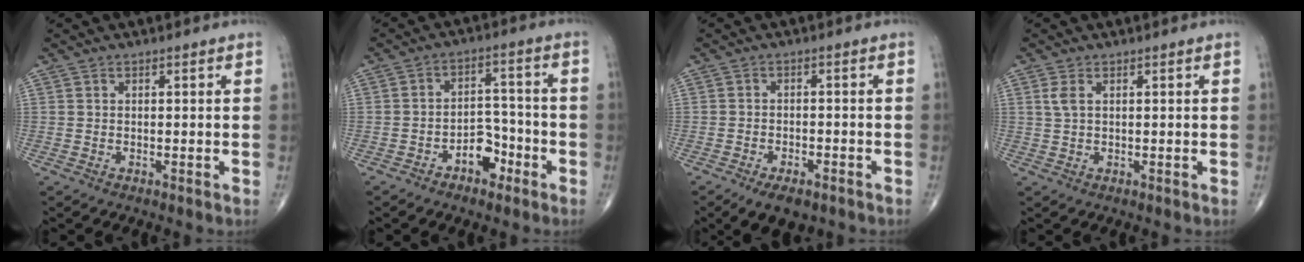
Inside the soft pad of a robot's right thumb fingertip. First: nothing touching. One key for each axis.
{"total": 6.5, "fx": -3.5, "fy": 4.1, "fz": 3.5, "tx": -0.022, "ty": 0.041, "tz": -0.059}
{"total": 6.5, "fx": -4.4, "fy": 3.1, "fz": 3.6, "tx": -0.048, "ty": 0.013, "tz": -0.065}
{"total": 2.0, "fx": 0.7, "fy": 0.9, "fz": 1.6, "tx": -0.042, "ty": 0.009, "tz": 0.020}